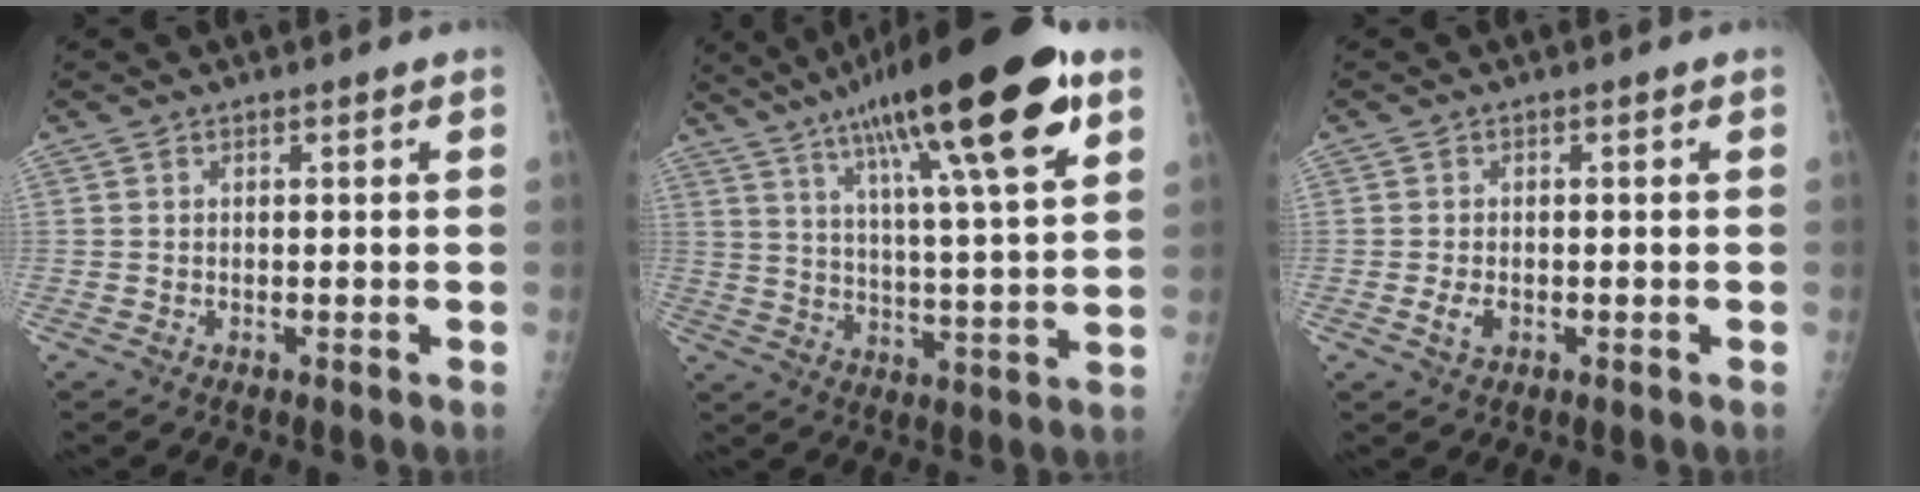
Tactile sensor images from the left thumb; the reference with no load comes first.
{"total": 24.1, "force": [13.1, 4.3, 19.8], "torque": [-0.311, -0.023, 0.207]}
{"total": 2.6, "force": [-0.7, 1.7, 1.9], "torque": [-0.033, 0.000, -0.012]}